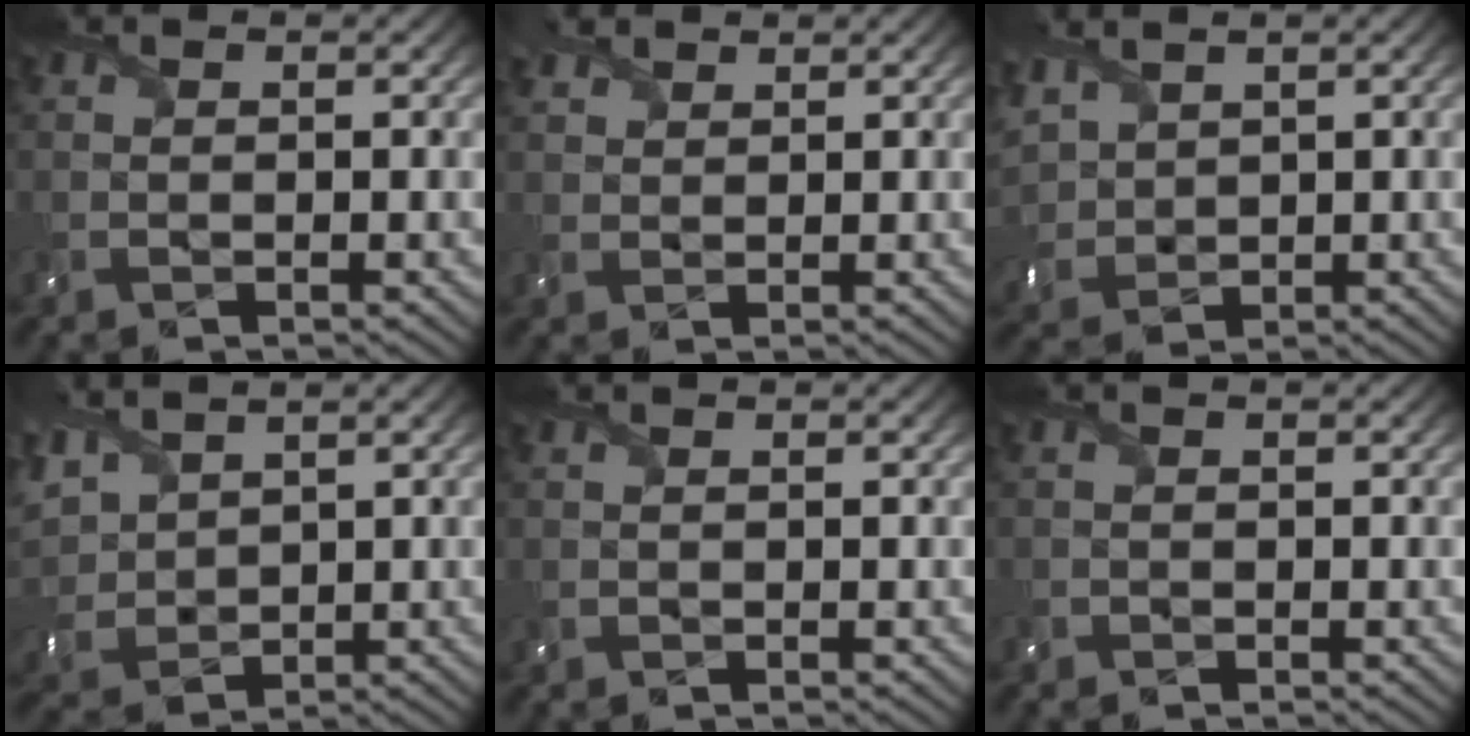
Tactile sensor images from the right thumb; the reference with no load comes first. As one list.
[{"total": 2.5, "force": [2.0, 1.4, 0.7], "torque": [-0.020, 0.009, 0.042]}, {"total": 5.3, "force": [2.4, 3.6, 3.1], "torque": [-0.109, 0.005, 0.047]}, {"total": 6.4, "force": [3.3, 3.8, 3.9], "torque": [-0.130, 0.012, 0.064]}, {"total": 0.0}, {"total": 0.8, "force": [-0.7, 0.3, -0.1], "torque": [0.002, -0.009, -0.015]}]